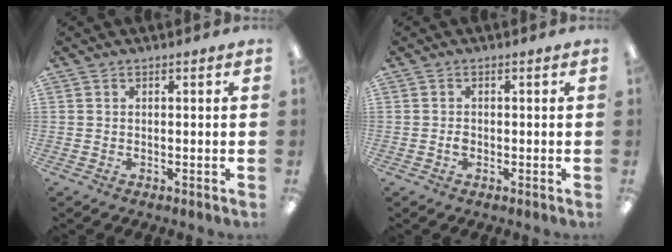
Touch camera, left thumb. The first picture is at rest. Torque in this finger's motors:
{"motor_torque": [-0.12, 0.06, -0.11, -0.25, -0.02]}